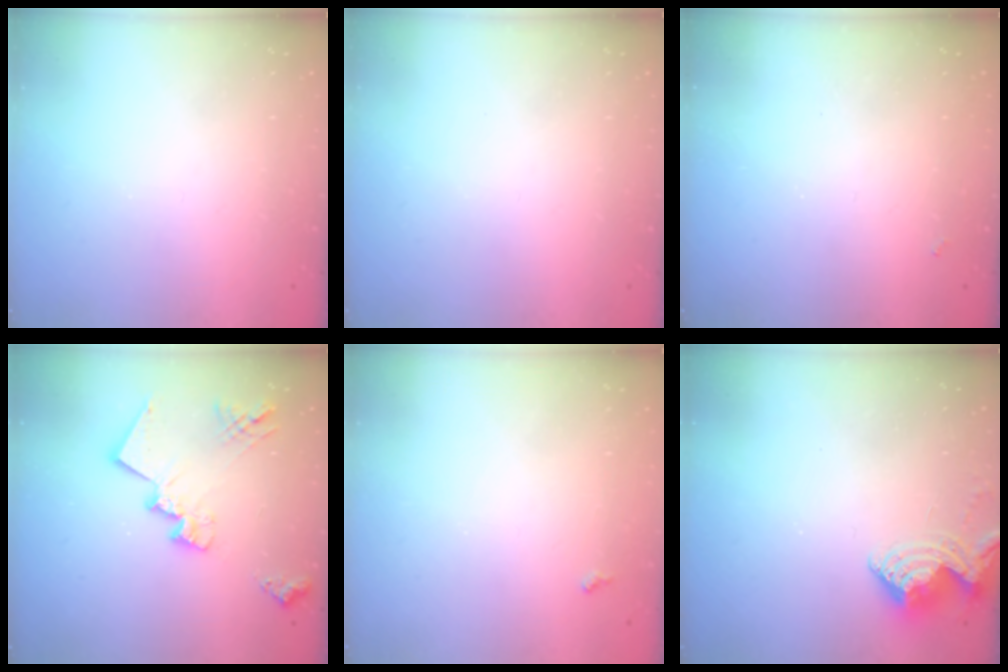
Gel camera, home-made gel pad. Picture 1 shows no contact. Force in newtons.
{"total": 0.0}
{"total": 1.6, "press": 1.6, "slide": 0.4}
{"total": 18.3, "press": 18.3, "slide": 1.3}
{"total": 3.8, "press": 3.7, "slide": 0.5}
{"total": 10.4, "press": 10.4, "slide": 0.2}